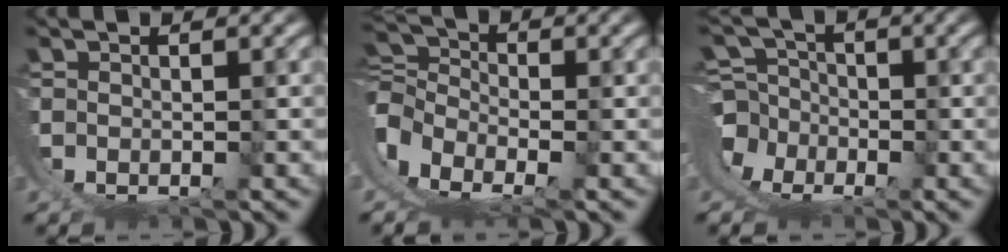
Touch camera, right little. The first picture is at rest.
{"total": 8.5, "force": [-1.4, 6.8, 4.8], "torque": [-0.116, -0.034, -0.025]}
{"total": 10.3, "force": [-1.6, 9.5, 3.7], "torque": [-0.114, -0.048, -0.029]}